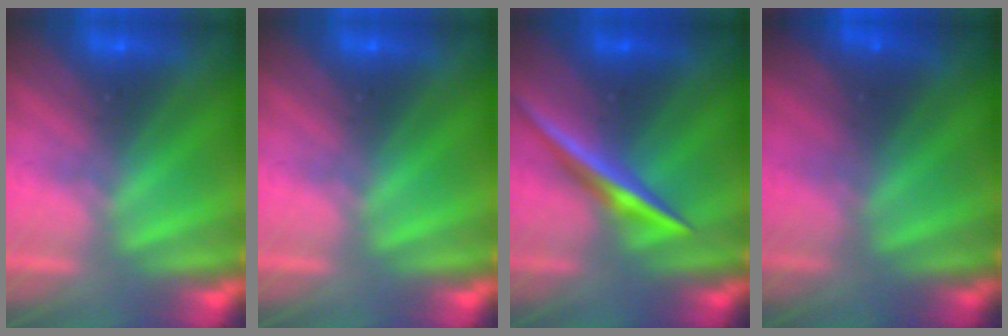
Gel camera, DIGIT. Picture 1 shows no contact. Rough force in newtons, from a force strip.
{"total": 0.0}
{"total": 2.1}
{"total": 1.4}